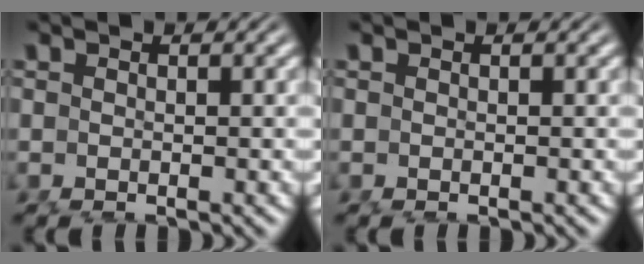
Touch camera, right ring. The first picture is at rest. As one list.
[{"total": 0.0}]